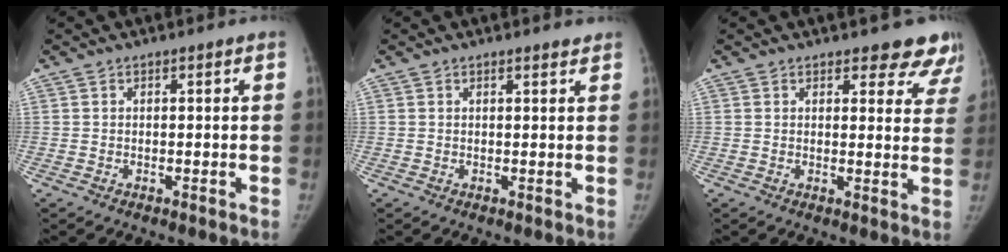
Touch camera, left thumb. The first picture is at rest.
{"total": 1.0, "force": [1.0, 0.1, 0.4], "torque": [-0.002, -0.006, 0.014]}
{"total": 8.3, "force": [7.2, 3.3, 2.5], "torque": [0.024, -0.037, 0.059]}